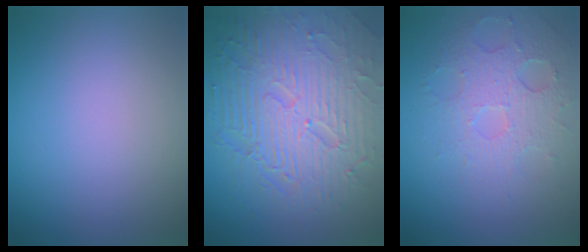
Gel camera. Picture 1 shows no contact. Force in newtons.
{"total": 9.0, "press": 6.4, "slide": 6.4}
{"total": 3.6, "press": 3.2, "slide": 1.5}